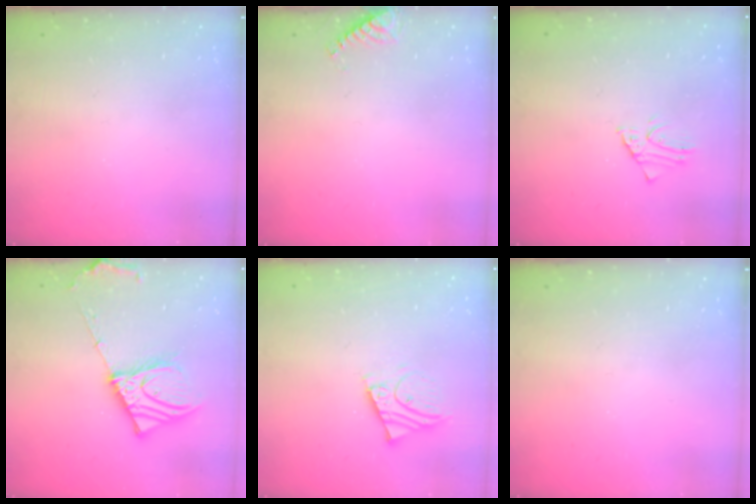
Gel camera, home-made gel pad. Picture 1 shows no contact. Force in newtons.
{"total": 7.3, "press": 7.3, "slide": 0.8}
{"total": 2.0, "press": 2.0, "slide": 0.1}
{"total": 12.5, "press": 12.4, "slide": 1.8}
{"total": 5.5, "press": 5.4, "slide": 0.6}
{"total": 0.0}